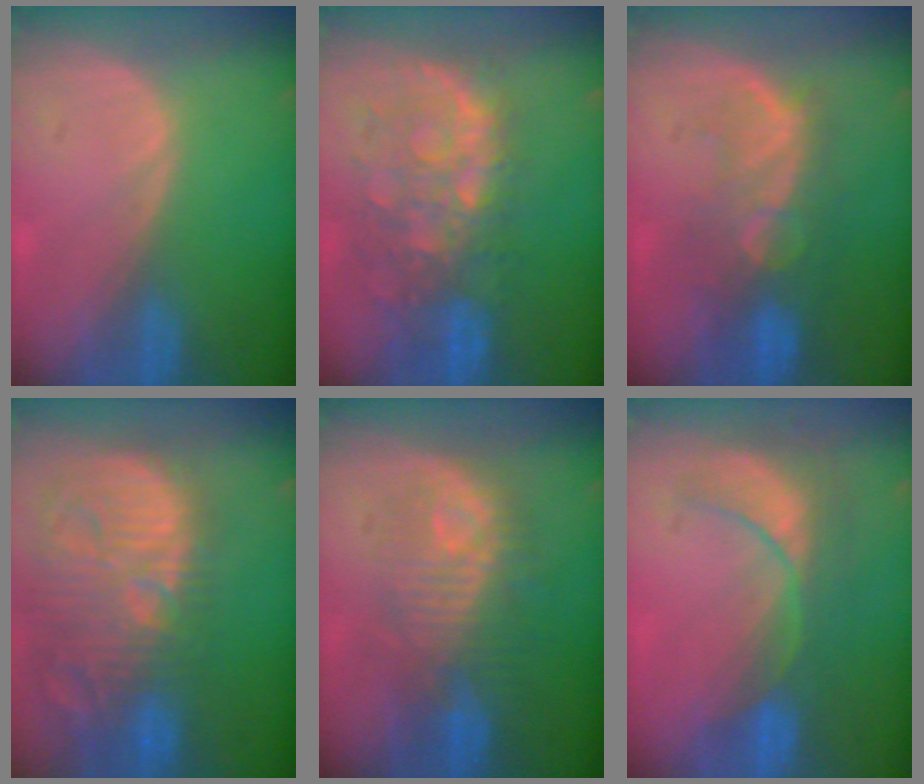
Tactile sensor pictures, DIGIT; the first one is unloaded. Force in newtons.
{"total": 10.4, "press": 9.3, "slide": 4.7}
{"total": 9.9, "press": 8.4, "slide": 5.1}
{"total": 15.2, "press": 13.2, "slide": 7.4}
{"total": 9.4, "press": 9.4, "slide": 1.2}
{"total": 8.7, "press": 7.7, "slide": 4.0}